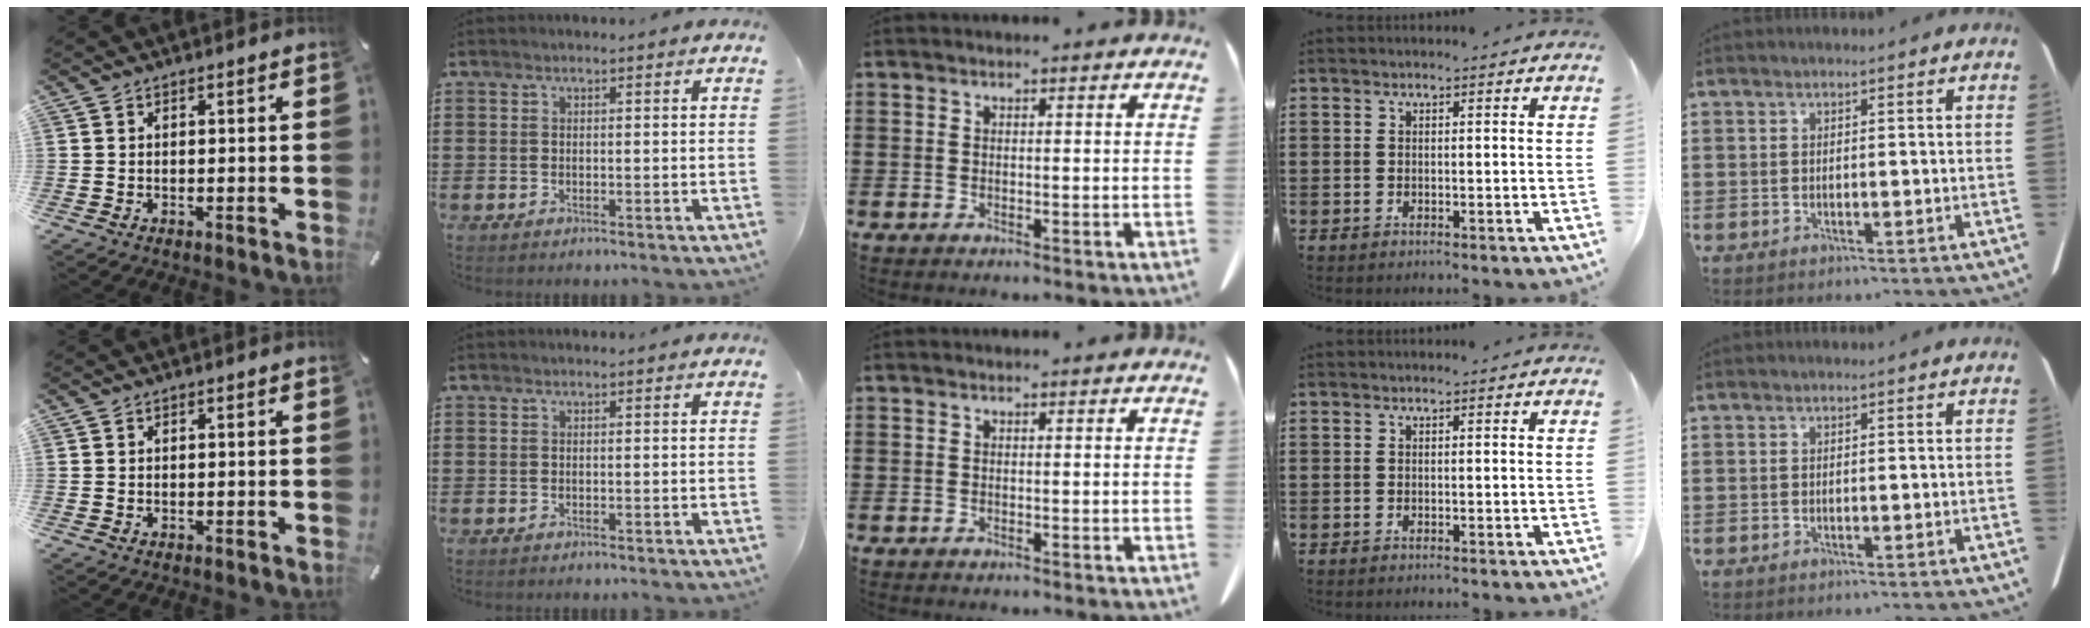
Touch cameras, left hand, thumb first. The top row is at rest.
{}